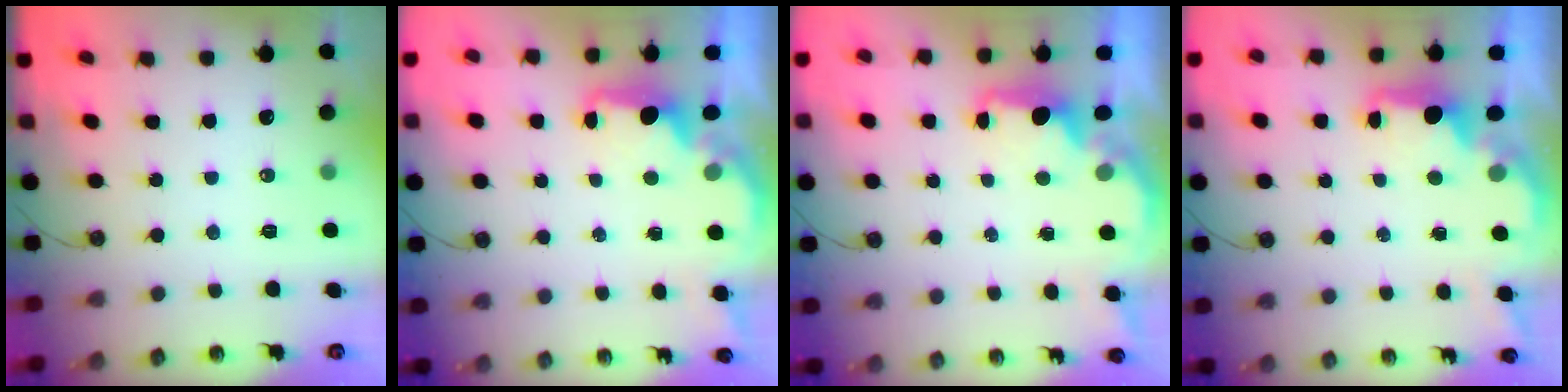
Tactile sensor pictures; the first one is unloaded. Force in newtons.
{"total": 1.9, "press": 1.7, "slide": 0.7}
{"total": 1.6, "press": 1.5, "slide": 0.6}
{"total": 2.2, "press": 2.0, "slide": 0.8}